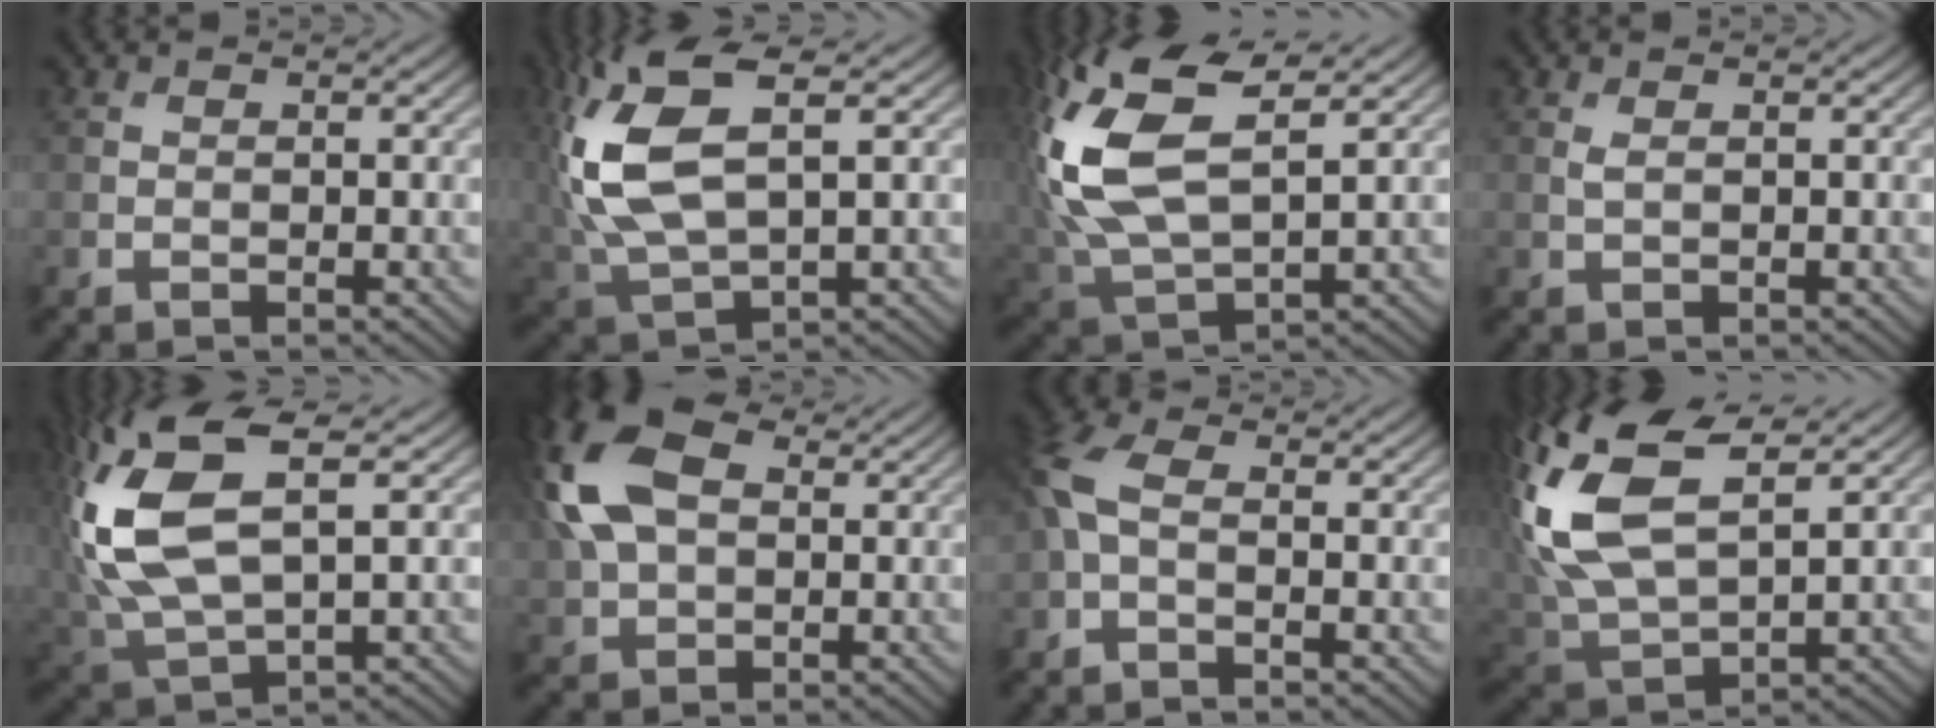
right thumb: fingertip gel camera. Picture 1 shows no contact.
{"total": 13.1, "force": [2.7, 5.9, 11.3], "torque": [-0.279, 0.007, 0.060]}
{"total": 15.6, "force": [3.8, 8.1, 12.7], "torque": [-0.315, 0.007, 0.082]}
{"total": 0.7, "force": [0.3, 0.2, 0.6], "torque": [-0.017, 0.002, 0.007]}
{"total": 14.4, "force": [3.2, 6.9, 12.2], "torque": [-0.306, 0.006, 0.072]}
{"total": 13.3, "force": [4.1, 8.1, 9.8], "torque": [-0.256, 0.029, 0.073]}
{"total": 5.1, "force": [-0.2, 2.8, 4.2], "torque": [-0.118, 0.013, -0.017]}
{"total": 15.4, "force": [5.2, 8.3, 12.0], "torque": [-0.296, 0.016, 0.107]}